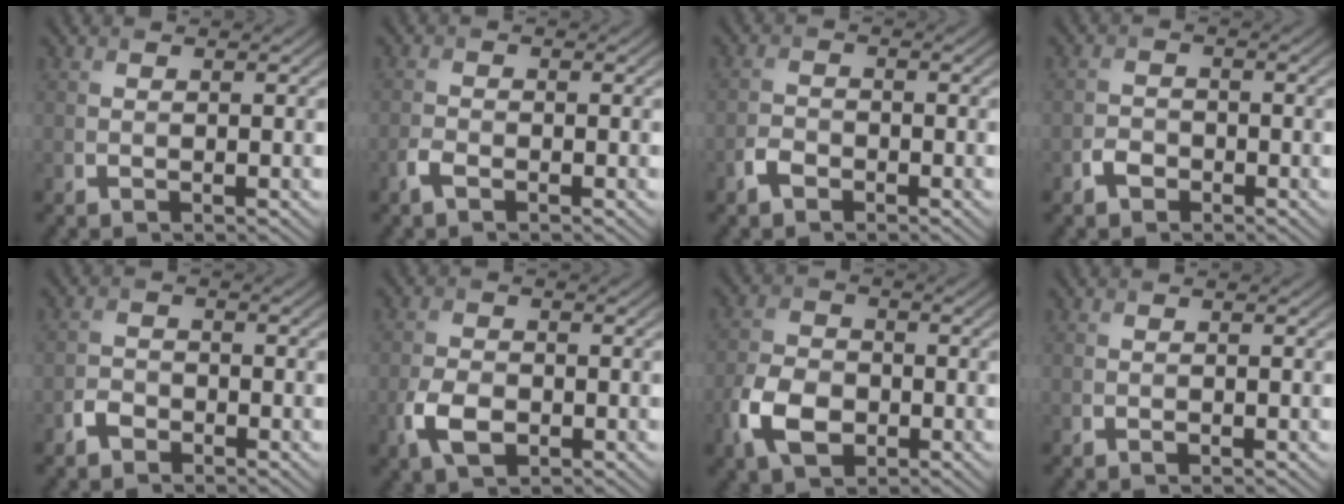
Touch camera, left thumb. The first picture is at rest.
{"total": 1.8, "force": [-1.2, 0.7, 1.0], "torque": [-0.026, -0.001, -0.031]}
{"total": 2.3, "force": [-1.5, 1.4, 1.0], "torque": [-0.021, 0.002, -0.036]}
{"total": 2.1, "force": [-1.3, 1.4, 0.8], "torque": [-0.015, 0.002, -0.030]}
{"total": 2.1, "force": [-1.6, 1.3, 0.7], "torque": [-0.013, 0.004, -0.037]}
{"total": 4.6, "force": [-1.9, 2.8, 3.2], "torque": [-0.073, -0.006, -0.042]}
{"total": 6.8, "force": [-2.8, 4.5, 4.3], "torque": [-0.101, -0.006, -0.060]}
{"total": 0.0}